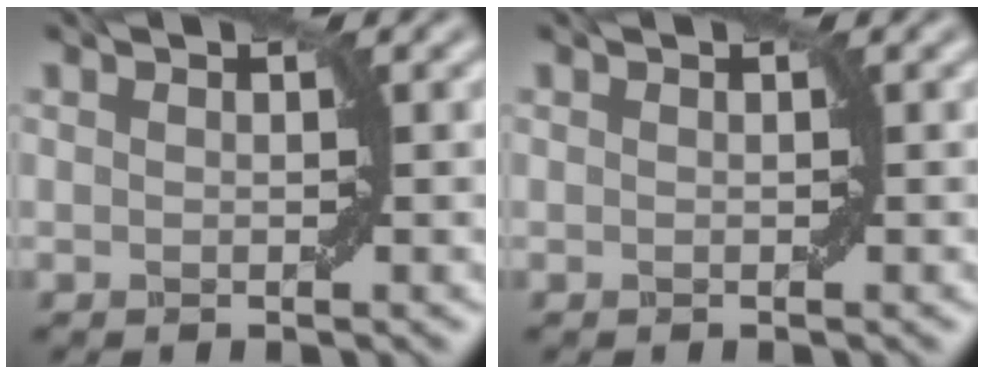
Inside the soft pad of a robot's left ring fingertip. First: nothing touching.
{"total": 0.0}